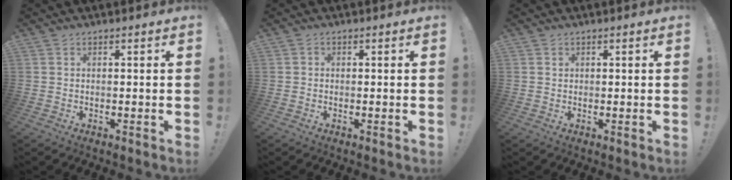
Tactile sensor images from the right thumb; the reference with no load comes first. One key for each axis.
{"total": 0.6, "fx": -0.4, "fy": 0.4, "fz": 0.3, "tx": -0.005, "ty": 0.001, "tz": -0.006}
{"total": 0.9, "fx": 0.1, "fy": 0.9, "fz": 0.0, "tx": 0.007, "ty": 0.000, "tz": 0.001}